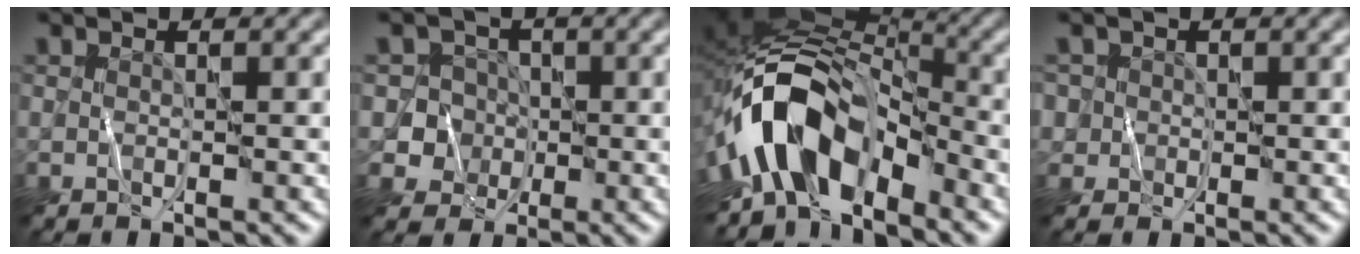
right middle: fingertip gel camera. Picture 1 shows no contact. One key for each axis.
{"total": 4.4, "fx": -1.2, "fy": 4.3, "fz": -0.2, "tx": 0.029, "ty": 0.005, "tz": -0.037}
{"total": 10.6, "fx": -5.3, "fy": 6.2, "fz": 6.9, "tx": -0.111, "ty": 0.011, "tz": -0.104}
{"total": 2.1, "fx": 0.1, "fy": 2.1, "fz": 0.0, "tx": 0.019, "ty": 0.009, "tz": -0.020}